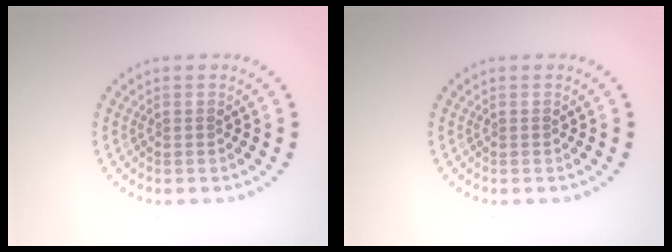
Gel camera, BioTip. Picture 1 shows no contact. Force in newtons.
{"total": 0.0}